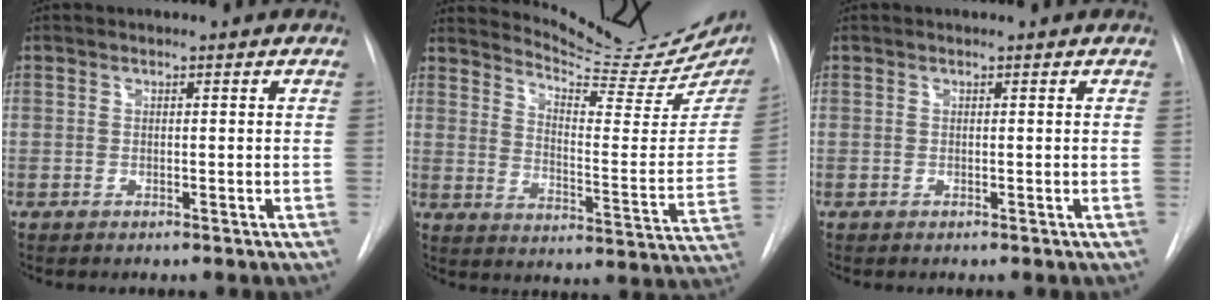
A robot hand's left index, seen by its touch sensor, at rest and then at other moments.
{"total": 20.5, "force": [19.1, 1.2, 7.2], "torque": [-0.106, -0.102, 0.243]}
{"total": 0.0}